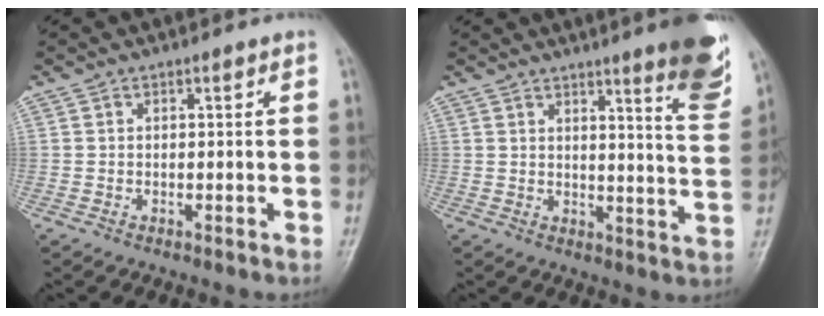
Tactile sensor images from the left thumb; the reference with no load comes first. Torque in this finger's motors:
{"motor_torque": [1.89, 0.66, 0.92, -1.02, 0.21]}